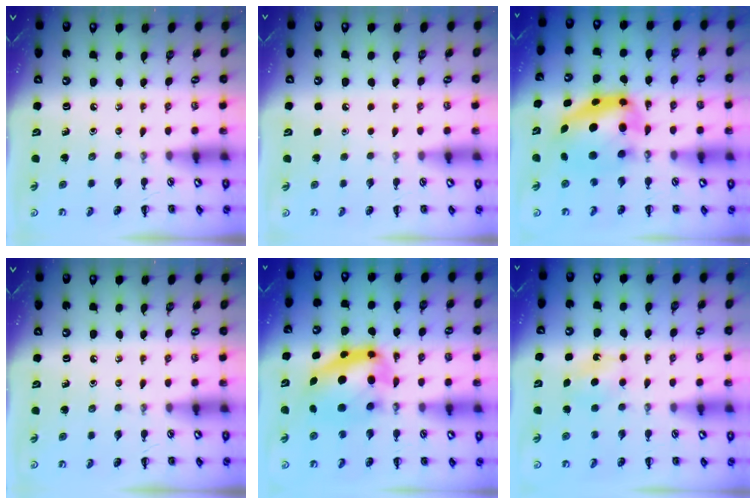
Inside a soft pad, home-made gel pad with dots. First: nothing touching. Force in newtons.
{"total": 1.6, "press": 1.6, "slide": 0.1}
{"total": 7.9, "press": 7.7, "slide": 1.7}
{"total": 0.0}
{"total": 11.1, "press": 10.8, "slide": 2.7}
{"total": 5.3, "press": 5.1, "slide": 1.3}